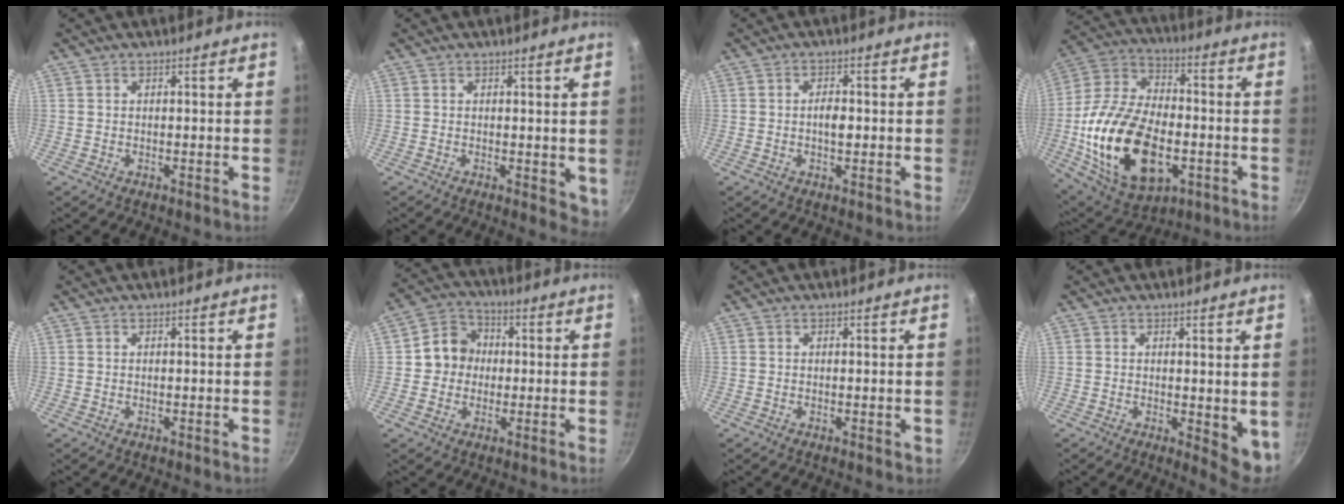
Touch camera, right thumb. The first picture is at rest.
{"total": 3.5, "force": [0.2, 2.0, 2.9], "torque": [-0.030, -0.007, 0.004]}
{"total": 3.1, "force": [-0.3, 1.5, 2.7], "torque": [-0.037, 0.006, -0.008]}
{"total": 25.7, "force": [-5.6, 15.2, 20.0], "torque": [-0.366, 0.024, -0.090]}
{"total": 0.0}
{"total": 8.0, "force": [0.0, 7.3, 3.3], "torque": [-0.015, 0.020, -0.017]}
{"total": 0.8, "force": [-0.1, 0.3, 0.7], "torque": [-0.008, 0.000, -0.003]}
{"total": 5.6, "force": [0.5, 2.5, 5.0], "torque": [-0.055, -0.007, 0.011]}